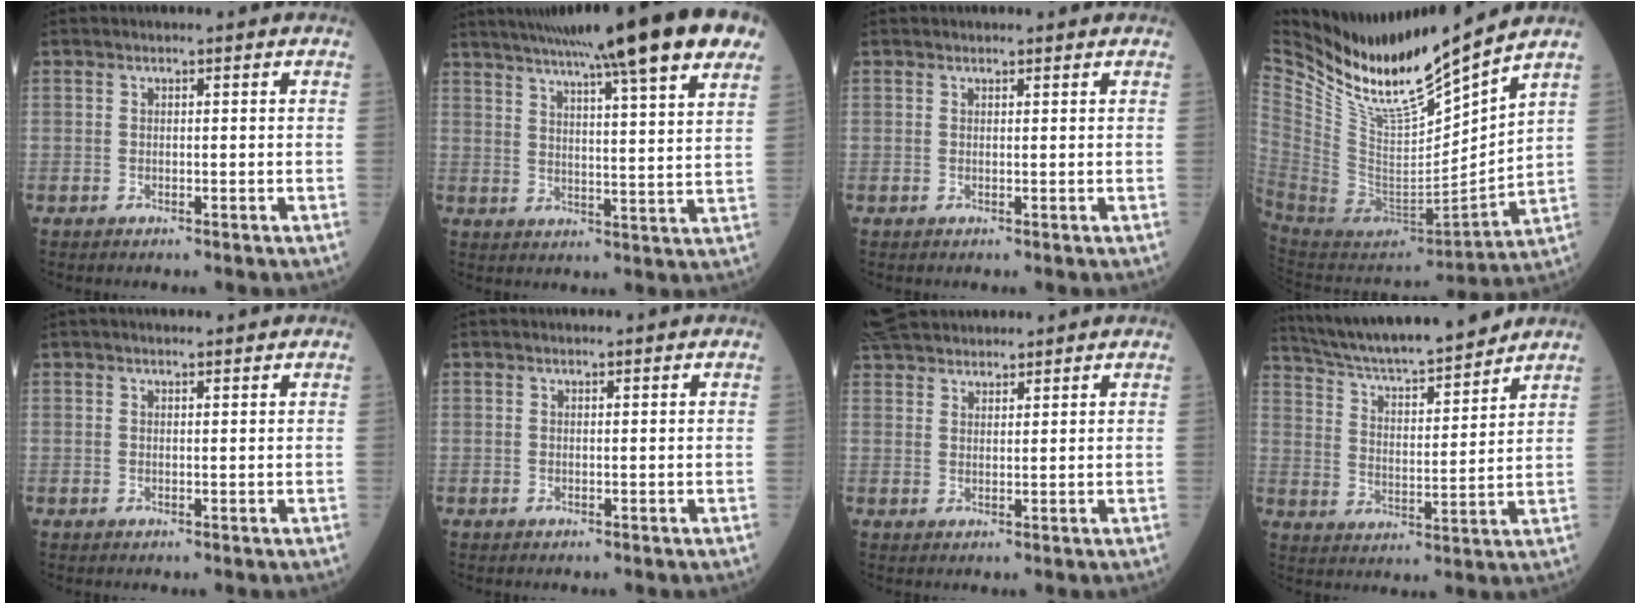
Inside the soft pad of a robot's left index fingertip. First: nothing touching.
{"total": 23.2, "force": [17.2, 0.9, 15.6], "torque": [-0.251, 0.013, 0.226]}
{"total": 1.8, "force": [1.7, 0.3, 0.6], "torque": [-0.007, 0.015, 0.019]}
{"total": 16.0, "force": [14.0, 0.6, 7.8], "torque": [-0.148, -0.029, 0.282]}
{"total": 3.5, "force": [3.0, 0.3, 1.7], "torque": [-0.021, 0.015, 0.039]}
{"total": 0.8, "force": [0.7, -0.1, 0.4], "torque": [-0.006, 0.005, 0.011]}
{"total": 9.3, "force": [8.5, 2.2, 3.1], "torque": [-0.056, 0.038, 0.146]}
{"total": 16.8, "force": [15.2, 1.4, 7.0], "torque": [-0.126, 0.006, 0.250]}